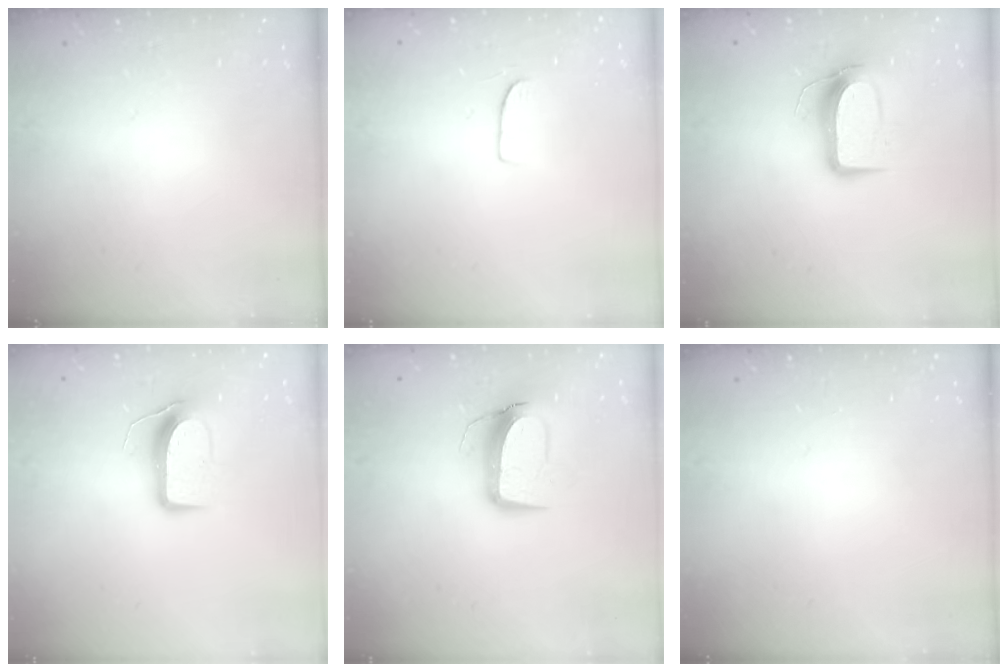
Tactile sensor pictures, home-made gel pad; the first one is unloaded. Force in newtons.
{"total": 5.8, "press": 5.8, "slide": 0.3}
{"total": 10.4, "press": 10.4, "slide": 0.6}
{"total": 9.3, "press": 9.3, "slide": 0.6}
{"total": 11.0, "press": 11.0, "slide": 1.4}
{"total": 0.0}